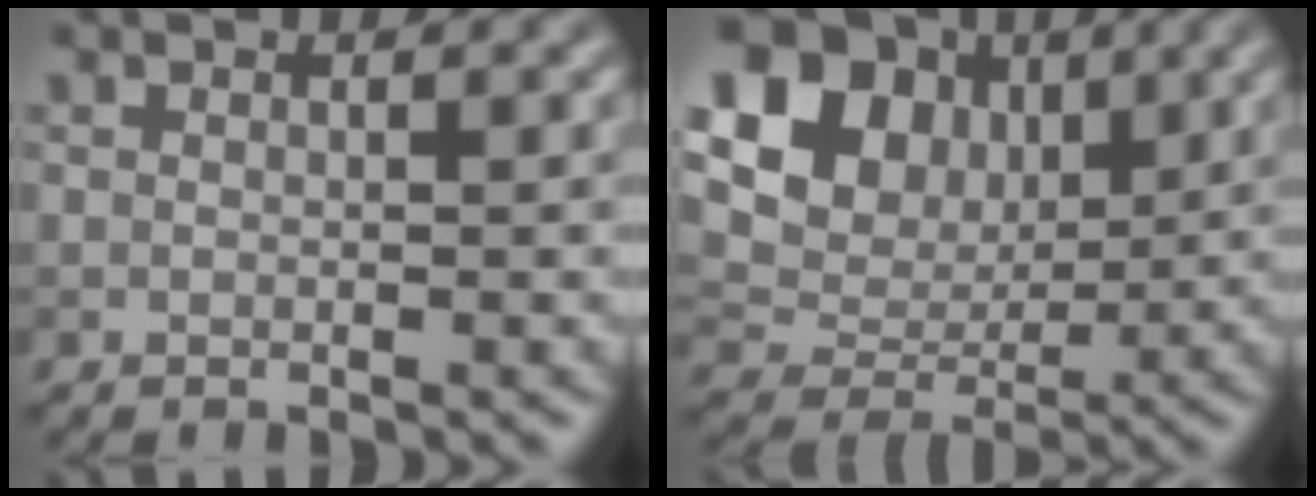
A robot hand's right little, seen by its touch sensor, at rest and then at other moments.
{"total": 14.2, "force": [5.3, 10.8, 7.6], "torque": [-0.169, 0.049, 0.090]}